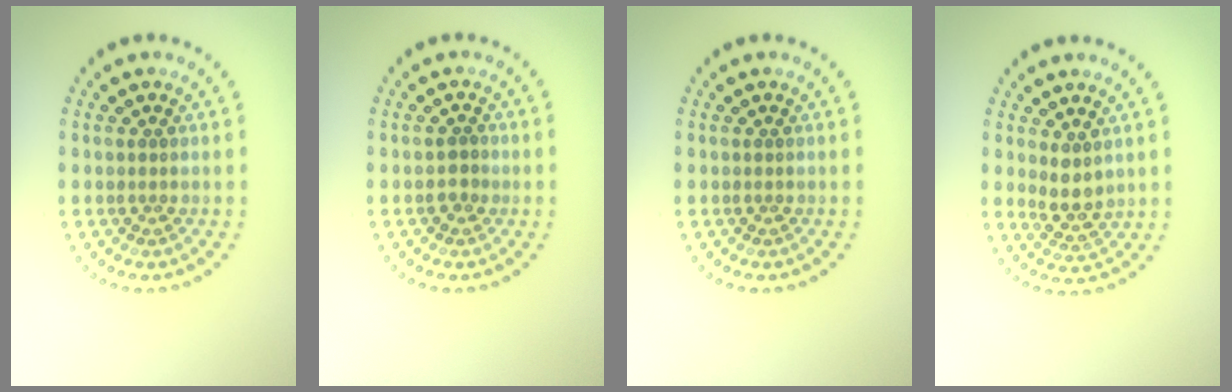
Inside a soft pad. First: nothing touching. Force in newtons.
{"total": 1.2, "press": 1.1, "slide": 0.4}
{"total": 0.0}
{"total": 2.4, "press": 2.0, "slide": 1.3}